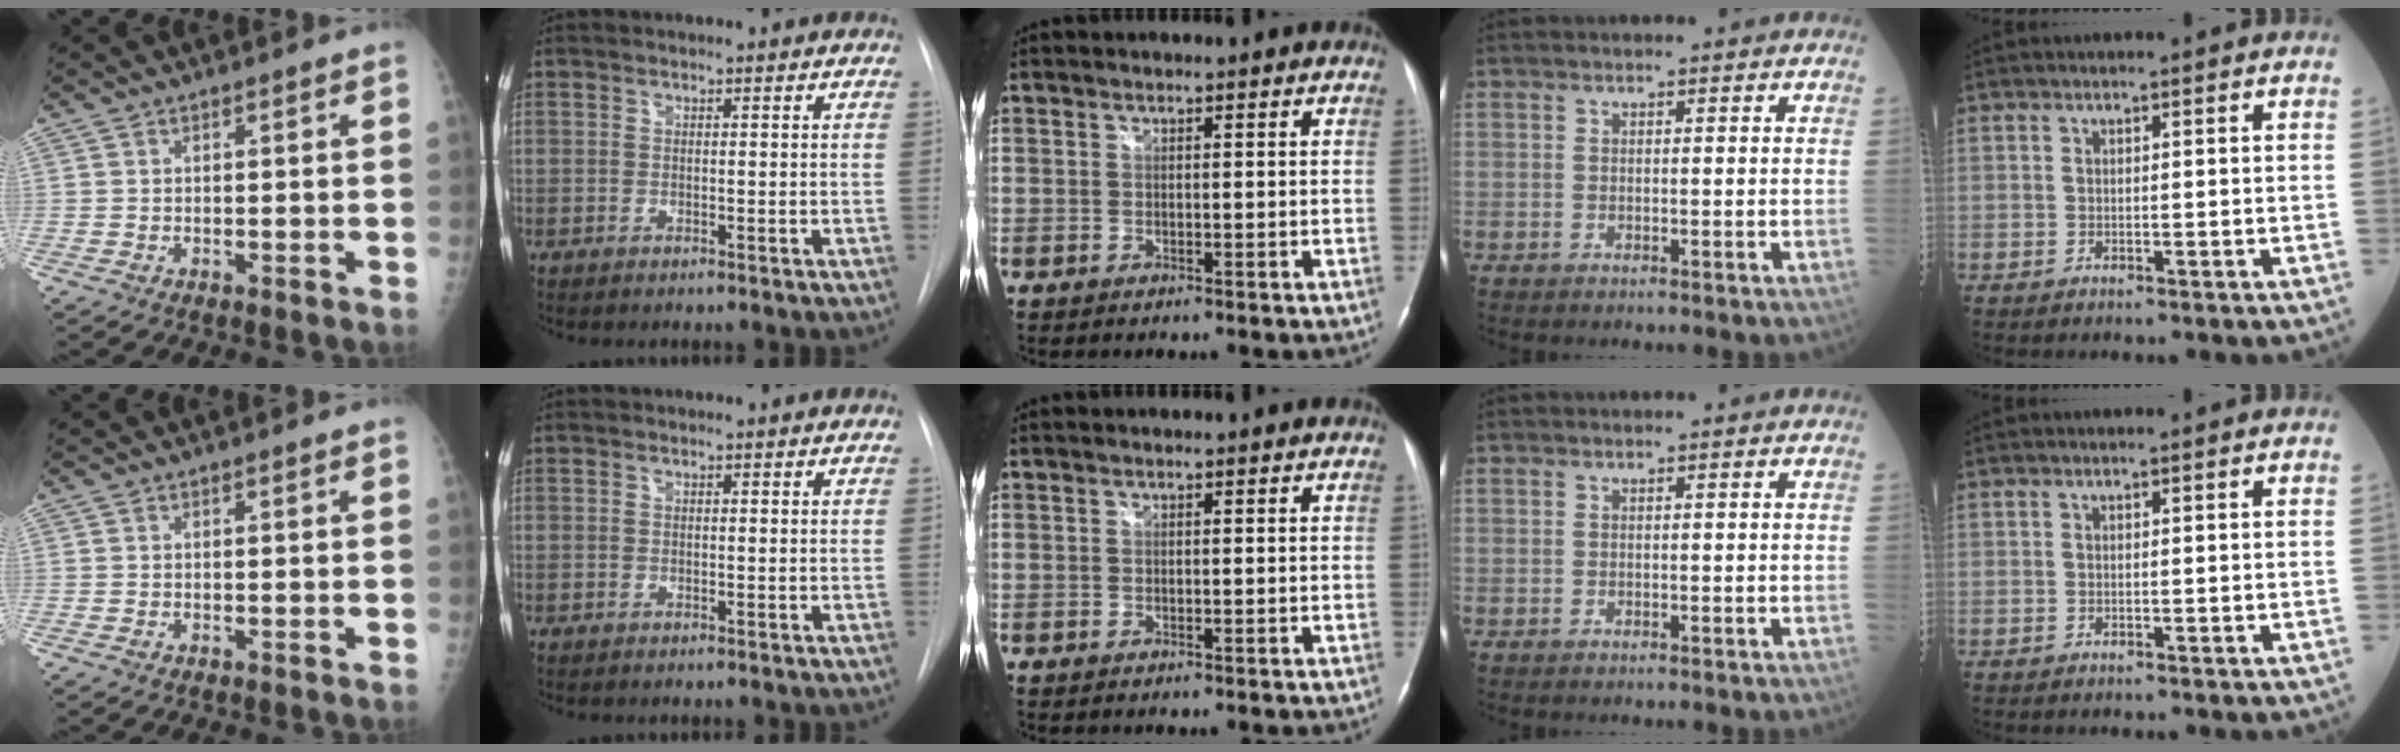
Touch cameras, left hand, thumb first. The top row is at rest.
{}